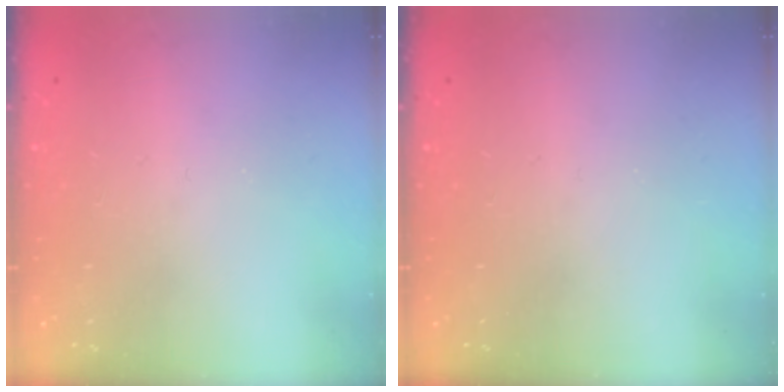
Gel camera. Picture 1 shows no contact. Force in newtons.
{"total": 0.0}